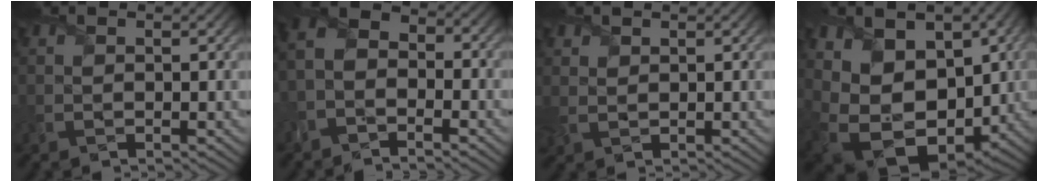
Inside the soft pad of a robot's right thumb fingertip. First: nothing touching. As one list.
[{"total": 4.7, "force": [-3.2, 2.7, 2.2], "torque": [-0.051, -0.002, -0.078]}, {"total": 2.3, "force": [1.4, 1.7, 0.8], "torque": [-0.029, 0.003, 0.030]}, {"total": 14.5, "force": [-0.7, 11.1, 9.2], "torque": [-0.202, -0.044, 0.014]}]